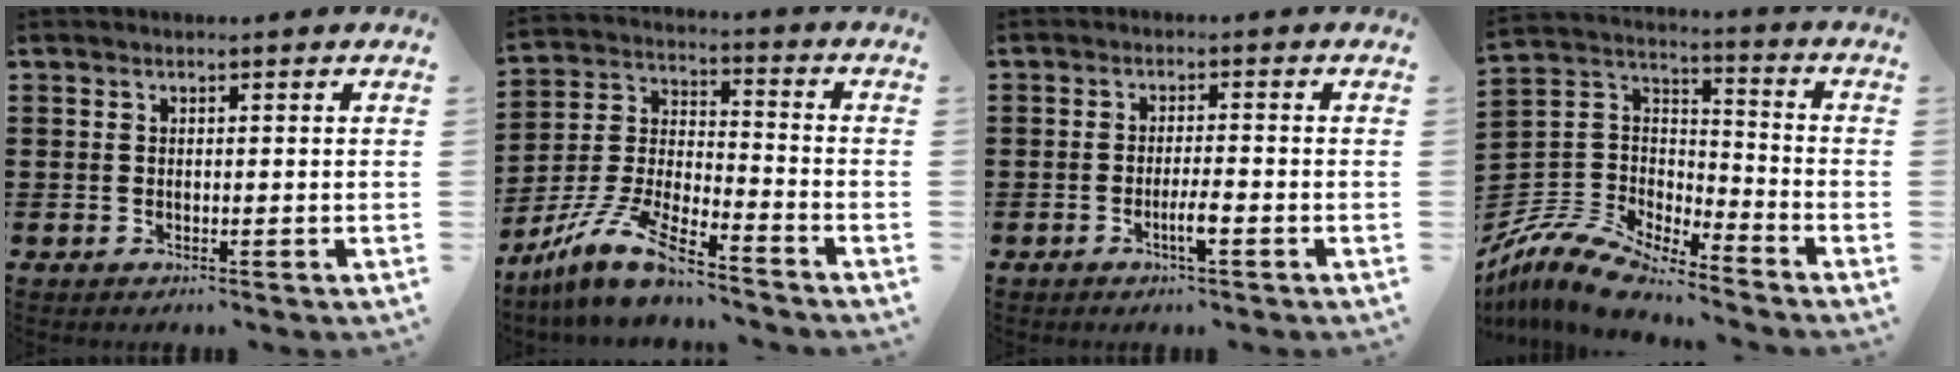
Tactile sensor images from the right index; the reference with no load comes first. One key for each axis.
{"total": 10.3, "fx": -8.6, "fy": 1.6, "fz": 5.5, "tx": -0.132, "ty": 0.002, "tz": -0.176}
{"total": 3.3, "fx": -1.6, "fy": 0.4, "fz": 2.9, "tx": -0.057, "ty": -0.002, "tz": -0.030}
{"total": 10.0, "fx": -9.1, "fy": 2.4, "fz": 3.2, "tx": -0.093, "ty": 0.011, "tz": -0.190}